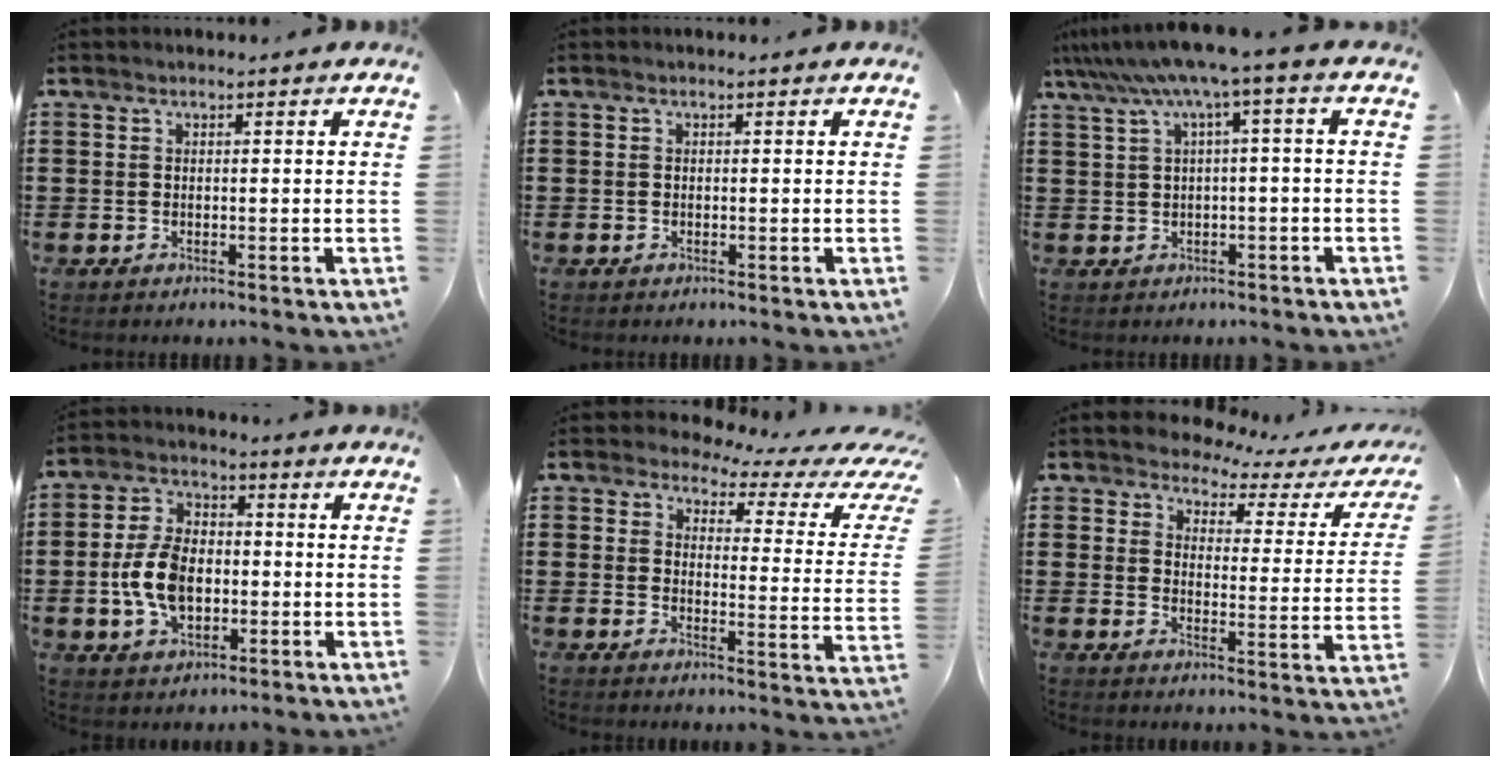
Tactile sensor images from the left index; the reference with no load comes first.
{"total": 0.0}
{"total": 5.7, "force": [1.5, -0.4, 5.5], "torque": [-0.107, -0.017, 0.023]}
{"total": 8.8, "force": [-1.3, 5.5, 6.7], "torque": [-0.161, 0.006, -0.031]}
{"total": 3.9, "force": [2.7, 1.6, 2.3], "torque": [-0.054, -0.016, 0.039]}
{"total": 3.4, "force": [3.1, 1.1, 0.7], "torque": [-0.038, -0.020, 0.049]}